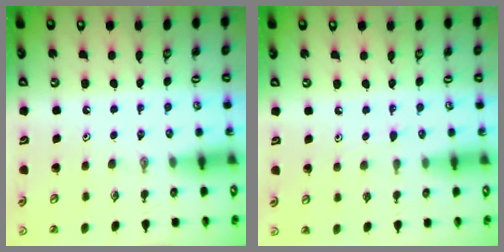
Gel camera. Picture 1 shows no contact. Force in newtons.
{"total": 3.3, "press": 3.2, "slide": 0.5}